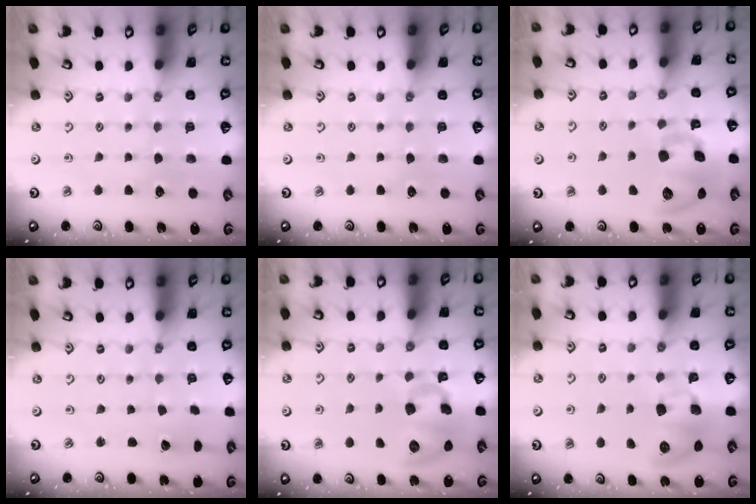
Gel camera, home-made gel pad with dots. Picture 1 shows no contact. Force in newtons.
{"total": 0.0}
{"total": 13.4, "press": 13.2, "slide": 2.0}
{"total": 1.7, "press": 1.7, "slide": 0.1}
{"total": 11.5, "press": 11.3, "slide": 1.8}
{"total": 9.4, "press": 9.3, "slide": 1.1}